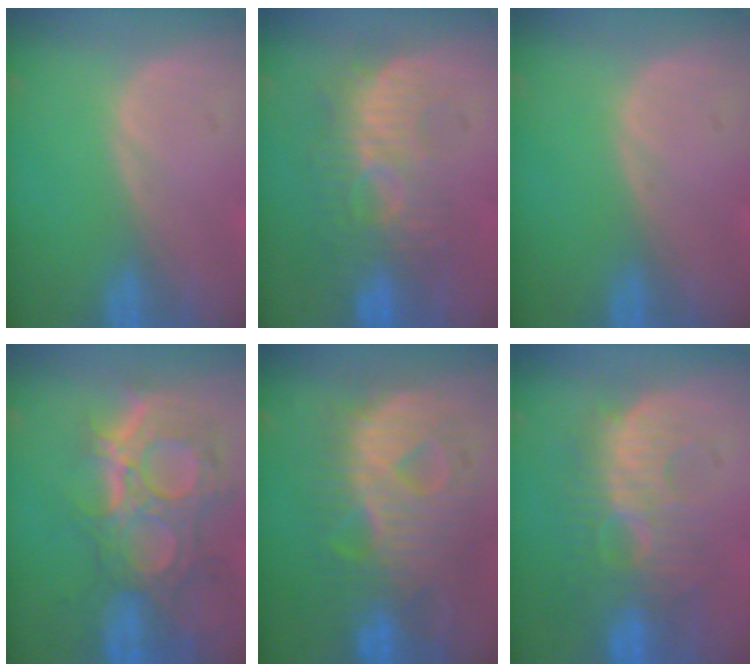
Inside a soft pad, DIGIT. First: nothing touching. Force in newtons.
{"total": 9.4, "press": 8.7, "slide": 3.7}
{"total": 0.0}
{"total": 11.9, "press": 10.7, "slide": 5.2}
{"total": 12.7, "press": 12.7, "slide": 1.2}
{"total": 9.4, "press": 9.2, "slide": 2.0}